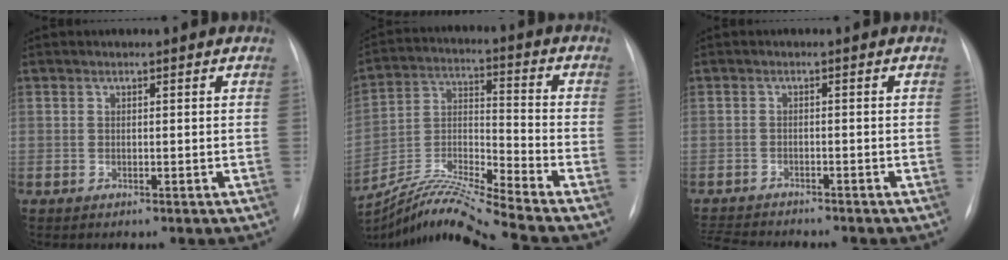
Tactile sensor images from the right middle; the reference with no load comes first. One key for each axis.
{"total": 13.7, "fx": -12.5, "fy": -2.5, "fz": 5.0, "tx": -0.098, "ty": 0.001, "tz": -0.232}
{"total": 6.7, "fx": -6.4, "fy": 0.6, "fz": 1.9, "tx": -0.030, "ty": -0.013, "tz": -0.103}